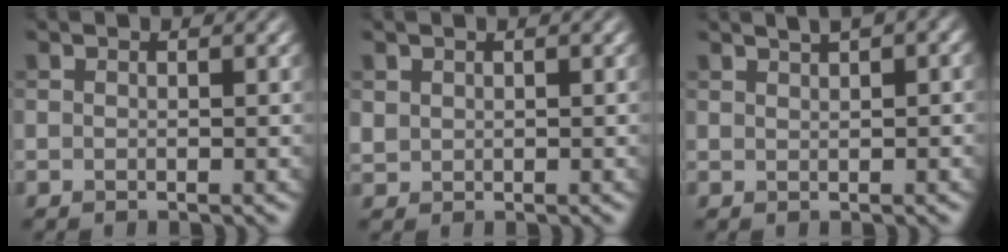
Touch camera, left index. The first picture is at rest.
{"total": 0.9, "force": [0.6, 0.7, 0.1], "torque": [-0.003, -0.002, 0.015]}
{"total": 4.2, "force": [2.4, 1.5, 3.1], "torque": [-0.035, 0.022, 0.023]}